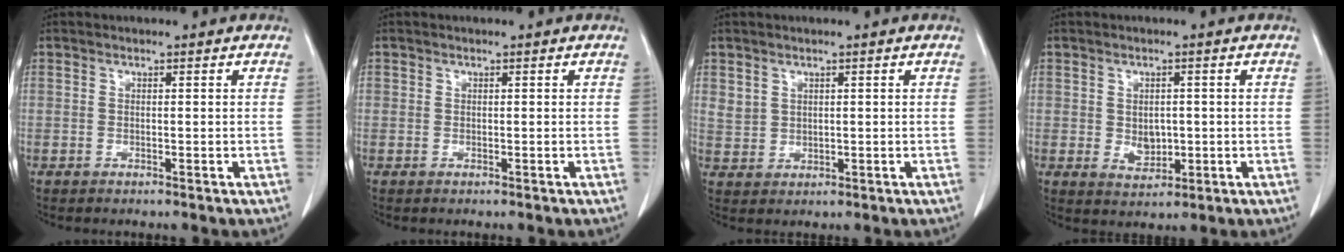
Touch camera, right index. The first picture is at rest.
{"total": 0.0}
{"total": 2.8, "force": [1.4, 2.3, 0.8], "torque": [-0.014, 0.000, 0.035]}
{"total": 3.9, "force": [-0.2, 2.8, 2.7], "torque": [-0.043, -0.002, 0.010]}